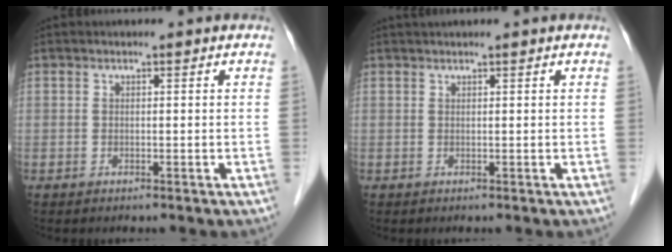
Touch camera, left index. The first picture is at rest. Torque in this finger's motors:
{"motor_torque": [0.04, -0.70, 0.26, 0.09]}